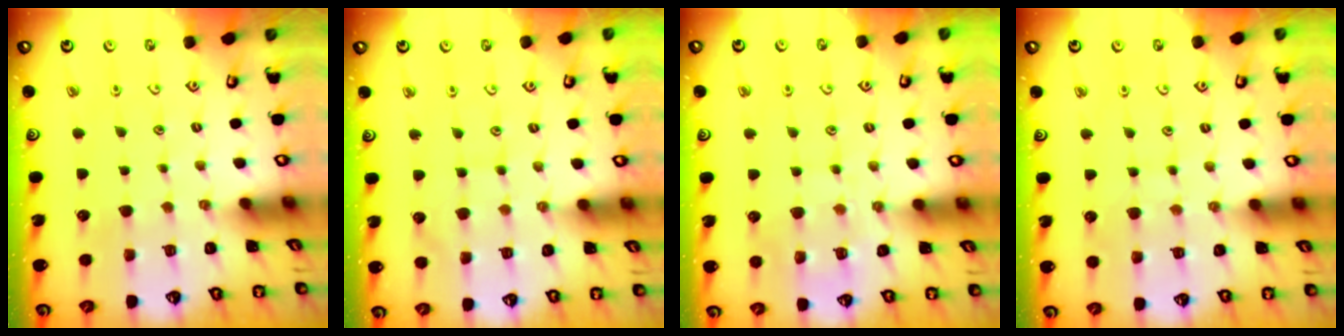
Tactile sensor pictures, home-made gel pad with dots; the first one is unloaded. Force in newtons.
{"total": 4.5, "press": 4.4, "slide": 0.4}
{"total": 8.9, "press": 8.9, "slide": 0.5}
{"total": 5.0, "press": 4.9, "slide": 0.4}